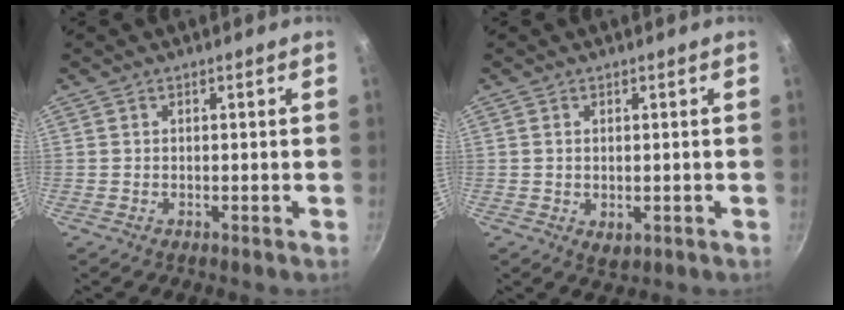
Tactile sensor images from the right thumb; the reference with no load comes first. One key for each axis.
{"total": 2.7, "fx": -0.2, "fy": 1.7, "fz": 2.1, "tx": -0.030, "ty": -0.008, "tz": 0.000}